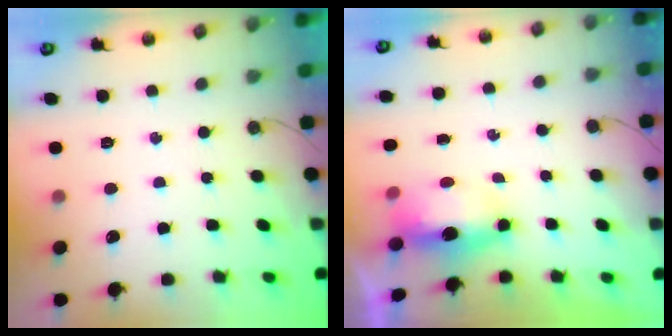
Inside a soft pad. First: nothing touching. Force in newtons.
{"total": 13.9, "press": 8.4, "slide": 11.0}